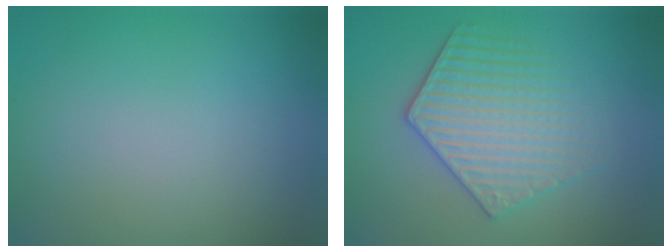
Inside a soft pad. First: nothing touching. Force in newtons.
{"total": 3.8, "press": 3.6, "slide": 1.0}